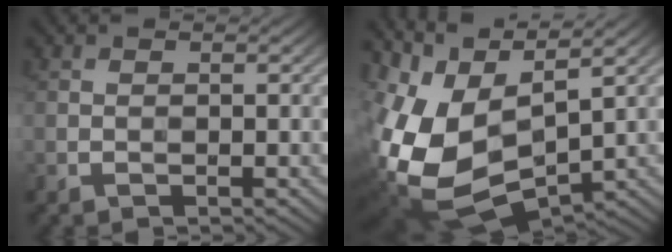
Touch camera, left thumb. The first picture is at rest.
{"total": 14.5, "force": [0.9, 8.4, 11.8], "torque": [-0.289, -0.022, 0.046]}